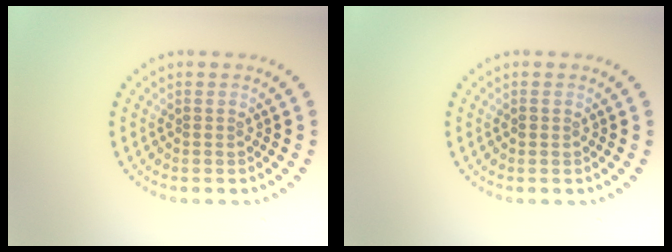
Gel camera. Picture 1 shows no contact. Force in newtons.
{"total": 0.6, "press": 0.6, "slide": 0.1}